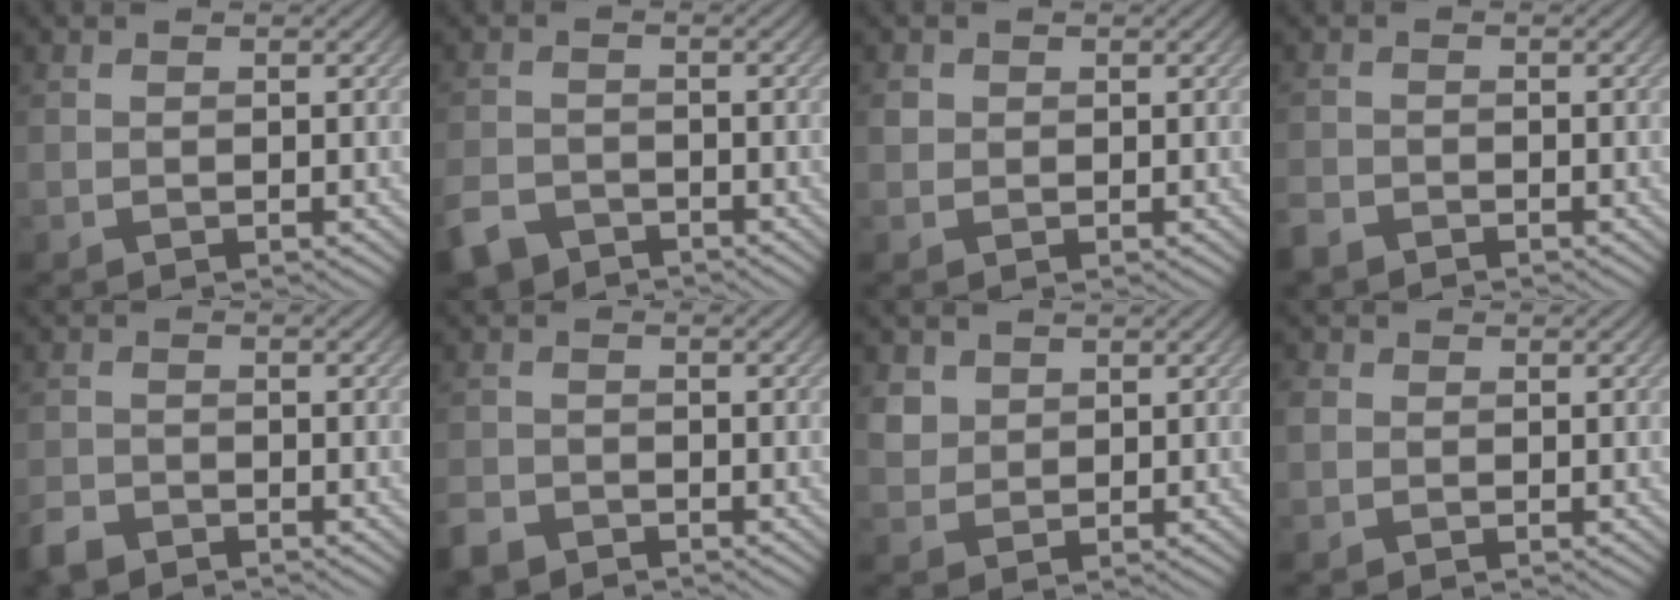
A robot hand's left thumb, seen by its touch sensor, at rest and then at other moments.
{"total": 4.2, "force": [-3.4, 2.0, 1.4], "torque": [-0.031, -0.008, -0.073]}
{"total": 1.2, "force": [0.3, 1.1, 0.3], "torque": [-0.007, 0.000, 0.004]}
{"total": 2.0, "force": [-1.8, 0.7, 0.5], "torque": [-0.012, -0.007, -0.042]}
{"total": 2.6, "force": [-2.3, 1.0, 0.8], "torque": [-0.017, -0.006, -0.053]}
{"total": 2.7, "force": [-2.3, 1.3, 0.7], "torque": [-0.017, -0.007, -0.055]}
{"total": 2.7, "force": [1.7, 2.0, 0.8], "torque": [-0.027, 0.001, 0.036]}
{"total": 1.4, "force": [0.0, 1.3, 0.5], "torque": [-0.011, -0.001, -0.006]}